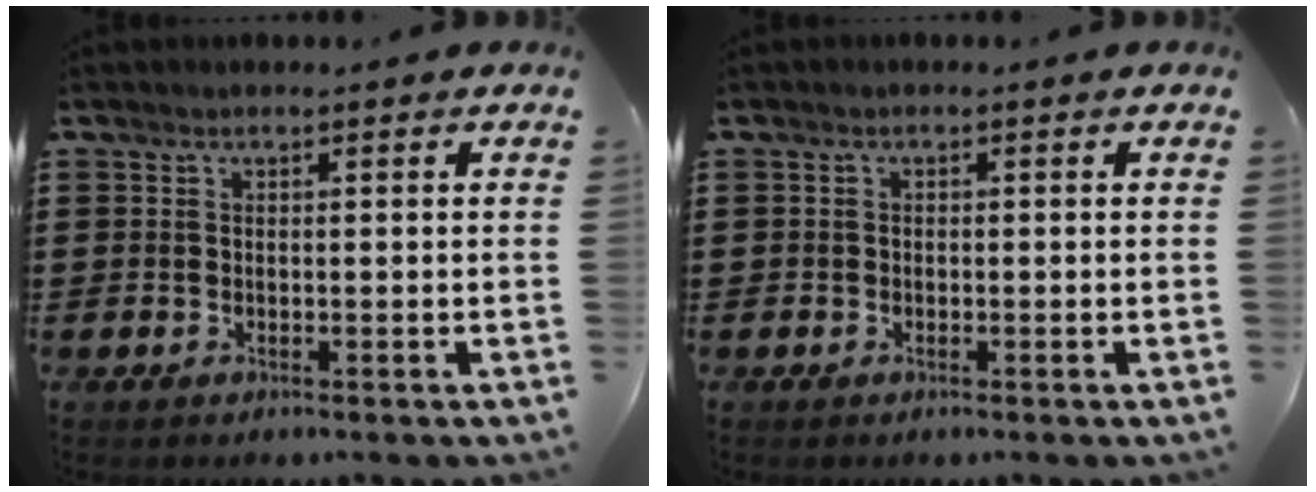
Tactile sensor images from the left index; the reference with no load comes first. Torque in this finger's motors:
{"motor_torque": [-0.79, 1.06, -0.02, -0.01]}